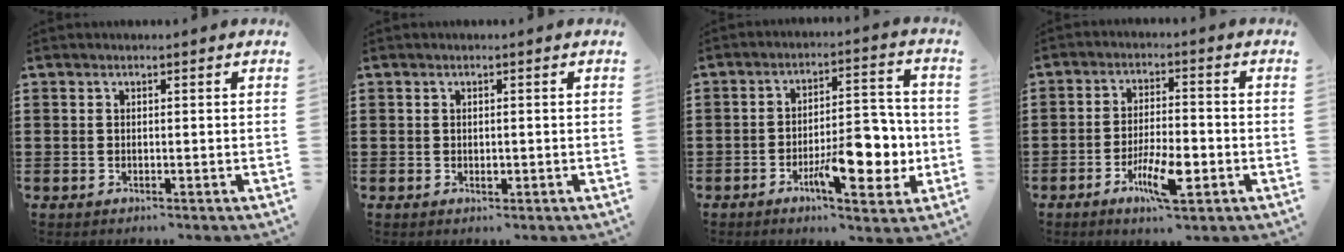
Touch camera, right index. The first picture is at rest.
{"total": 0.8, "force": [-0.1, 0.5, 0.6], "torque": [-0.012, 0.001, -0.001]}
{"total": 10.9, "force": [-3.6, 4.2, 9.4], "torque": [-0.127, 0.001, -0.057]}
{"total": 7.7, "force": [-3.3, 2.2, 6.5], "torque": [-0.129, -0.008, -0.060]}